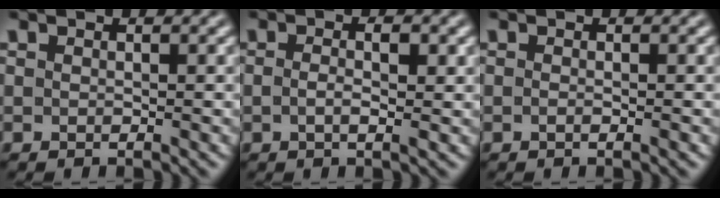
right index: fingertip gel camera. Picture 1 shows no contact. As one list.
[{"total": 2.0, "force": [-0.4, 0.0, 1.9], "torque": [-0.026, -0.007, -0.002]}, {"total": 0.6, "force": [-0.4, -0.3, 0.3], "torque": [-0.005, -0.002, -0.008]}]